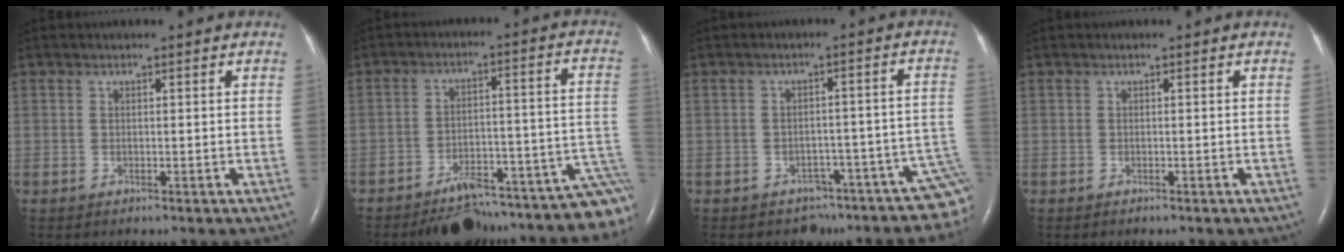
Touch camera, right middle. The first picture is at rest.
{"total": 19.9, "force": [-17.6, 3.3, 8.8], "torque": [-0.025, 0.051, -0.227]}
{"total": 9.2, "force": [-7.1, 5.1, 3.0], "torque": [-0.009, 0.062, -0.073]}
{"total": 1.0, "force": [-0.9, 0.3, 0.5], "torque": [-0.010, -0.002, -0.007]}